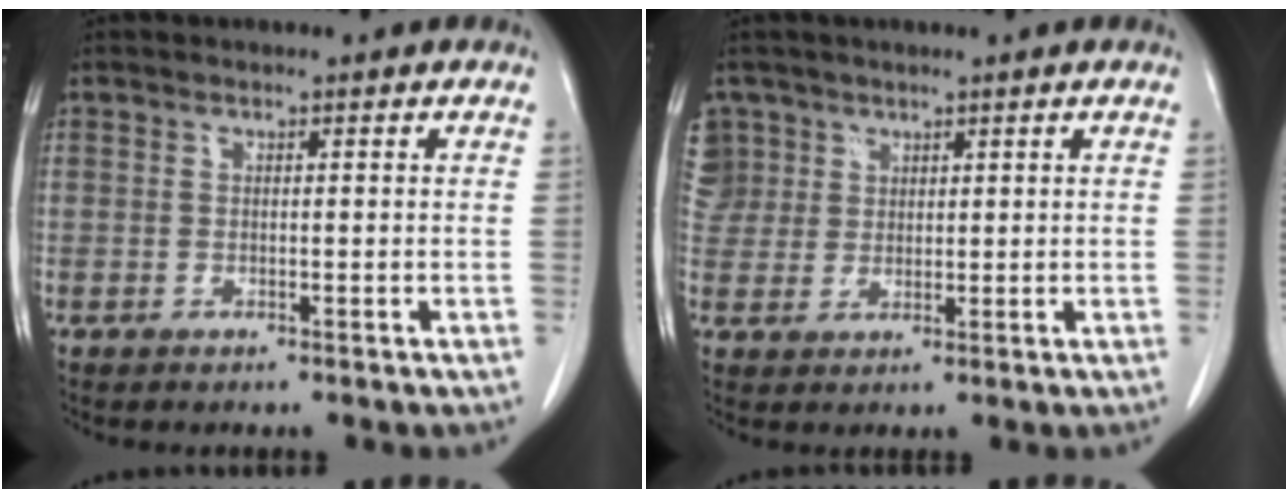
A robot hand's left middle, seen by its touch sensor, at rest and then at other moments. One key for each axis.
{"total": 7.1, "fx": 3.8, "fy": 6.0, "fz": 0.3, "tx": -0.010, "ty": 0.017, "tz": 0.086}